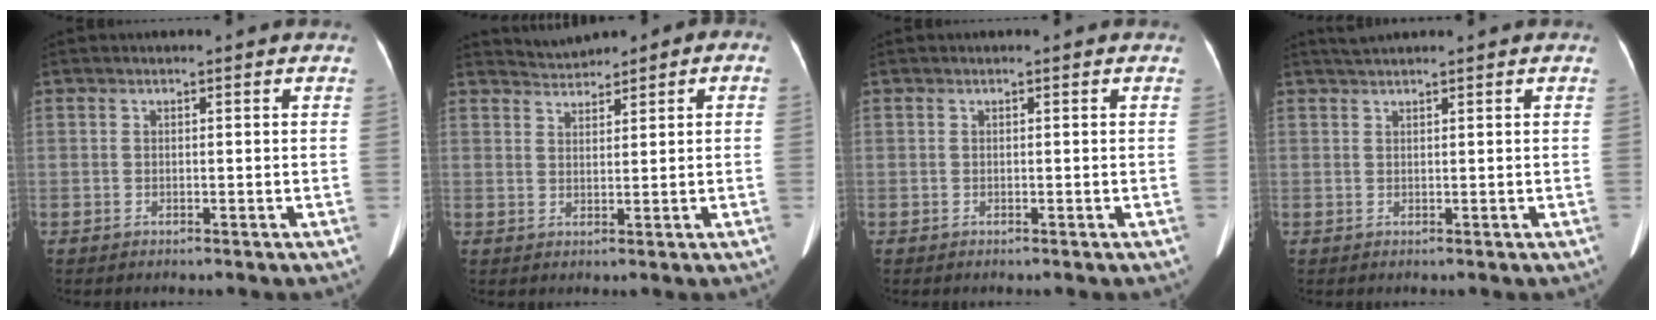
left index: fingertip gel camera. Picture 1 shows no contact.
{"total": 2.7, "force": [2.3, 1.1, 0.9], "torque": [-0.017, 0.027, 0.049]}
{"total": 0.0}
{"total": 1.4, "force": [1.2, -0.3, 0.7], "torque": [-0.015, 0.014, 0.029]}